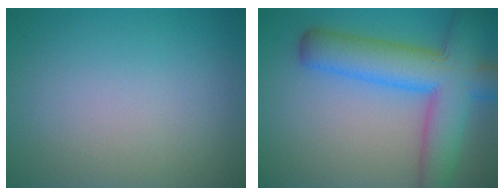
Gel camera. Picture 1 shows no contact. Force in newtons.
{"total": 9.7, "press": 9.7, "slide": 0.3}